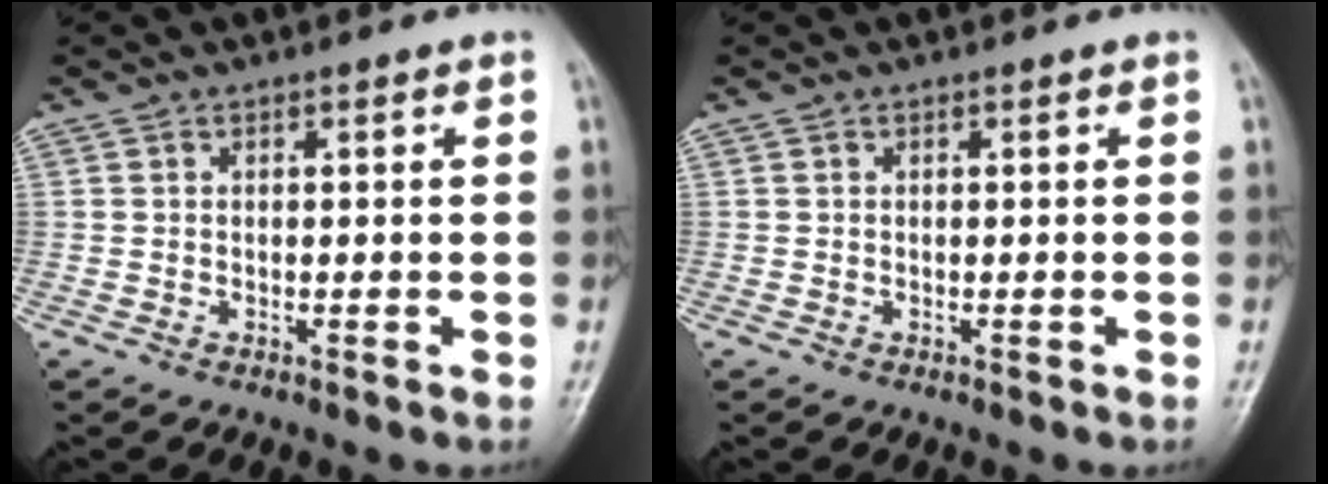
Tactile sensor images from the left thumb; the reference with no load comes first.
{"total": 0.0}